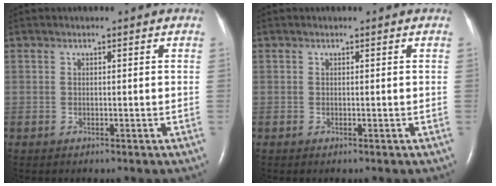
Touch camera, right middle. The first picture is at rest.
{"total": 0.0}